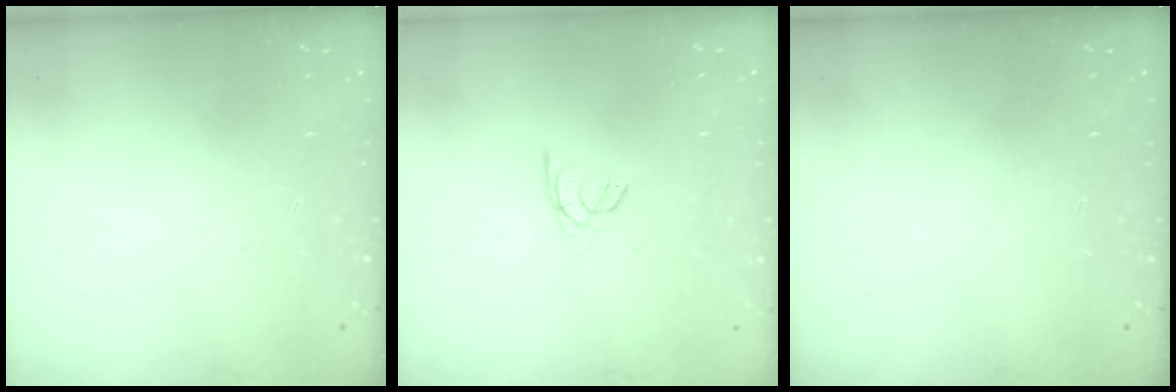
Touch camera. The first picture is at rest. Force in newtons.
{"total": 2.4, "press": 2.4, "slide": 0.4}
{"total": 0.0}